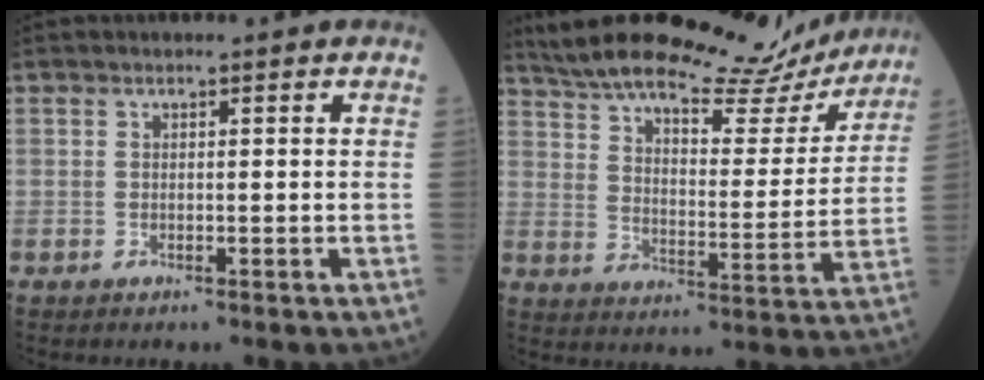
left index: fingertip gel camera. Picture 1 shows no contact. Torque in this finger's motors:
{"motor_torque": [1.25, -0.89, 0.46, 0.06]}